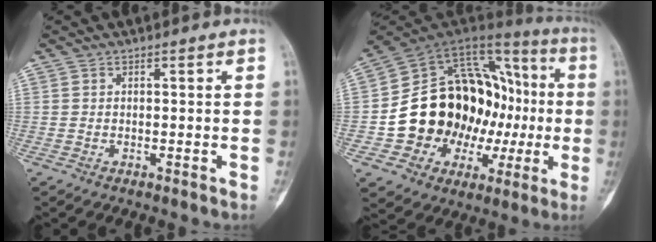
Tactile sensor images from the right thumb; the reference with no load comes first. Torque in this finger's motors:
{"motor_torque": [2.38, 2.63, 1.94, -0.28, 0.19]}